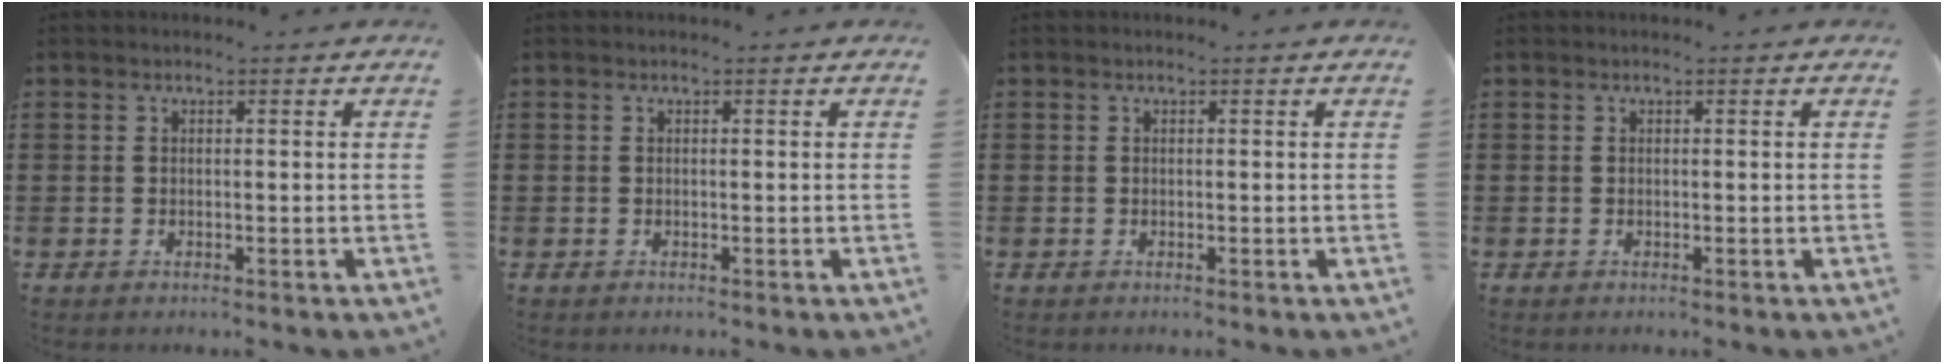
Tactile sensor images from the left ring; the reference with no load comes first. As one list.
[{"total": 0.0}, {"total": 0.0}, {"total": 0.0}]